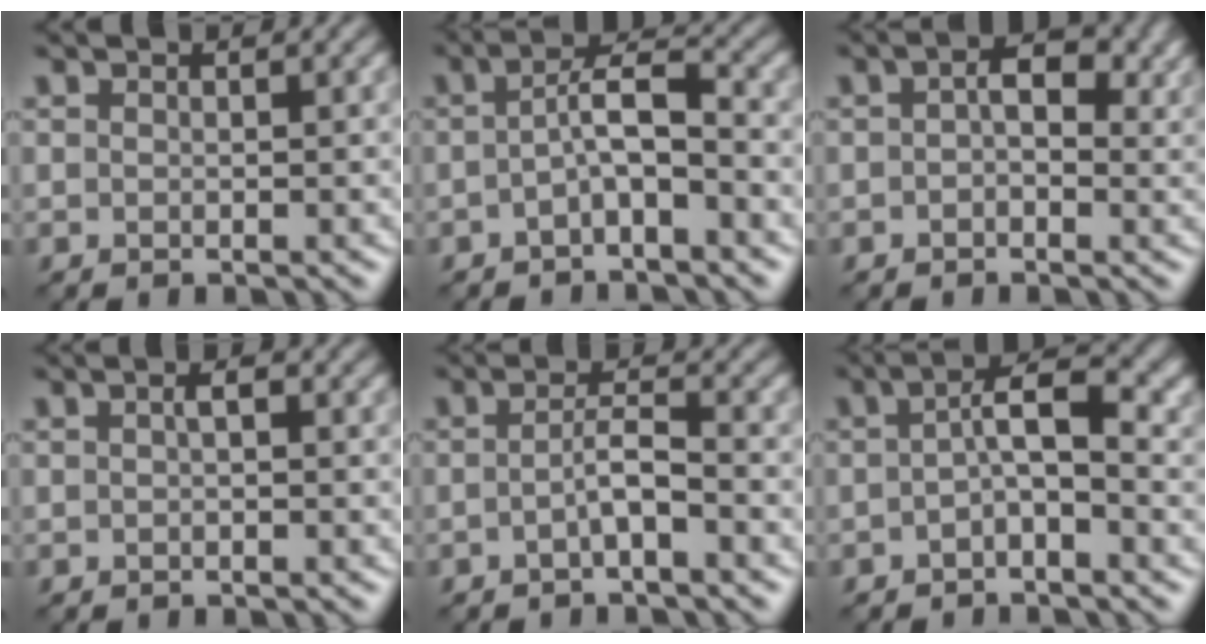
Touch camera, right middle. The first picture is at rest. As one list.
[{"total": 3.2, "force": [-0.9, 0.7, 3.0], "torque": [-0.051, 0.014, -0.023]}, {"total": 3.5, "force": [0.5, 1.9, 2.9], "torque": [-0.040, 0.005, 0.001]}, {"total": 0.9, "force": [0.0, 0.1, 0.9], "torque": [-0.017, 0.002, 0.001]}, {"total": 2.2, "force": [-0.9, 0.3, 2.0], "torque": [-0.037, 0.008, -0.020]}, {"total": 3.4, "force": [-0.3, 0.8, 3.3], "torque": [-0.055, 0.013, -0.010]}]